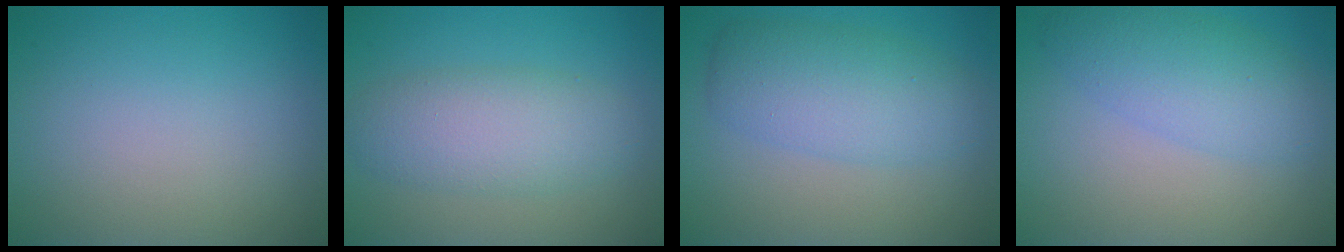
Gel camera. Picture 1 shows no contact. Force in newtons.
{"total": 4.9, "press": 4.9, "slide": 0.1}
{"total": 5.1, "press": 5.1, "slide": 0.1}
{"total": 4.3, "press": 4.3, "slide": 0.1}